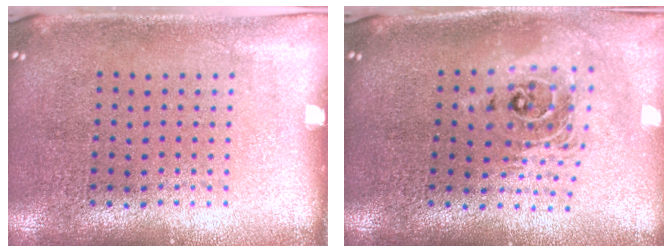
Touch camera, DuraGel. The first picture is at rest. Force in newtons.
{"total": 2.0, "press": 1.6, "slide": 1.3}